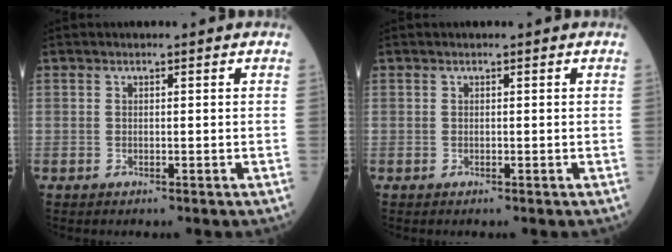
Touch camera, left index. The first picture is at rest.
{"total": 0.0}